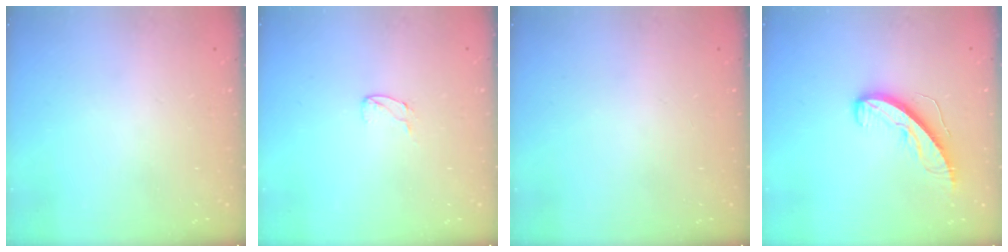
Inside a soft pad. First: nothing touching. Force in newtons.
{"total": 5.0, "press": 5.0, "slide": 0.5}
{"total": 0.0}
{"total": 8.6, "press": 8.6, "slide": 0.2}